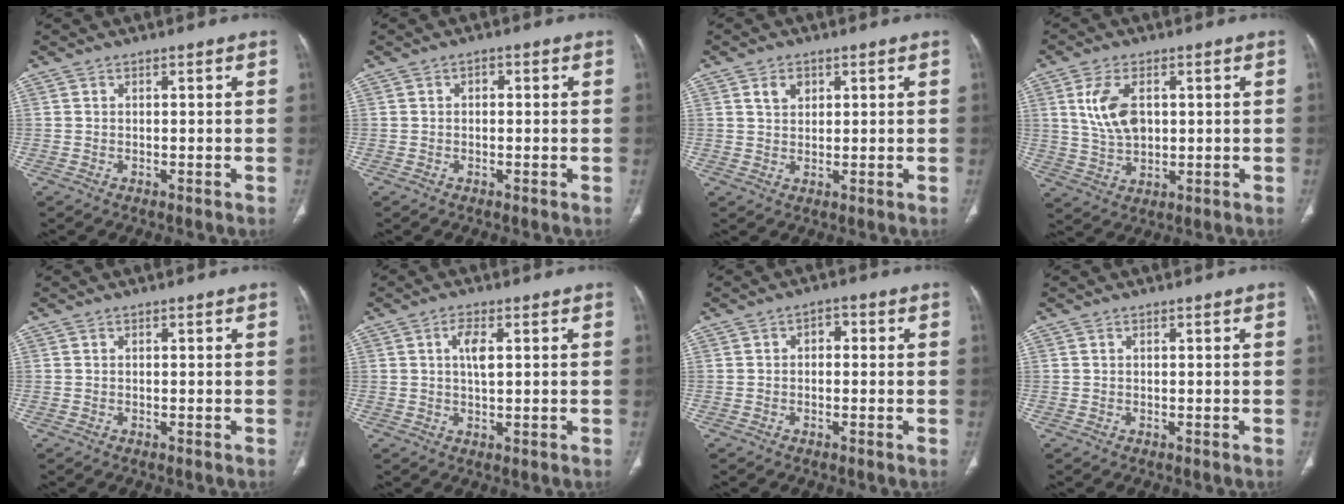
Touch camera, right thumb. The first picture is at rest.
{"total": 1.1, "force": [0.1, 0.9, 0.7], "torque": [-0.004, 0.004, -0.004]}
{"total": 3.0, "force": [1.4, 2.2, 1.5], "torque": [-0.015, -0.007, 0.027]}
{"total": 8.4, "force": [2.0, 5.0, 6.5], "torque": [-0.127, -0.004, 0.048]}
{"total": 0.0}
{"total": 4.0, "force": [1.0, 1.4, 3.6], "torque": [-0.065, -0.004, 0.018]}
{"total": 2.5, "force": [0.2, 1.7, 1.7], "torque": [-0.012, 0.007, -0.006]}
{"total": 0.0}